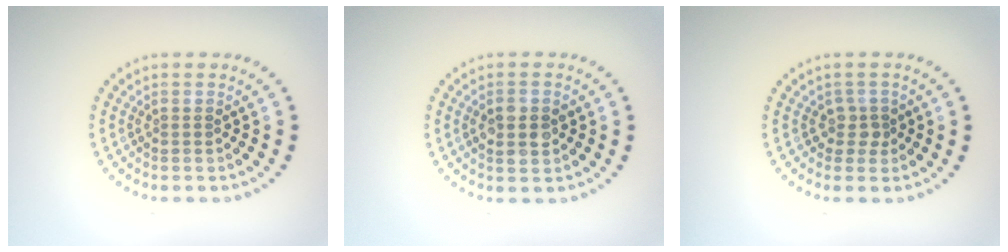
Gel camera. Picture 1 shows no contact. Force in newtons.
{"total": 2.8, "press": 2.8, "slide": 0.2}
{"total": 1.5, "press": 1.2, "slide": 1.0}